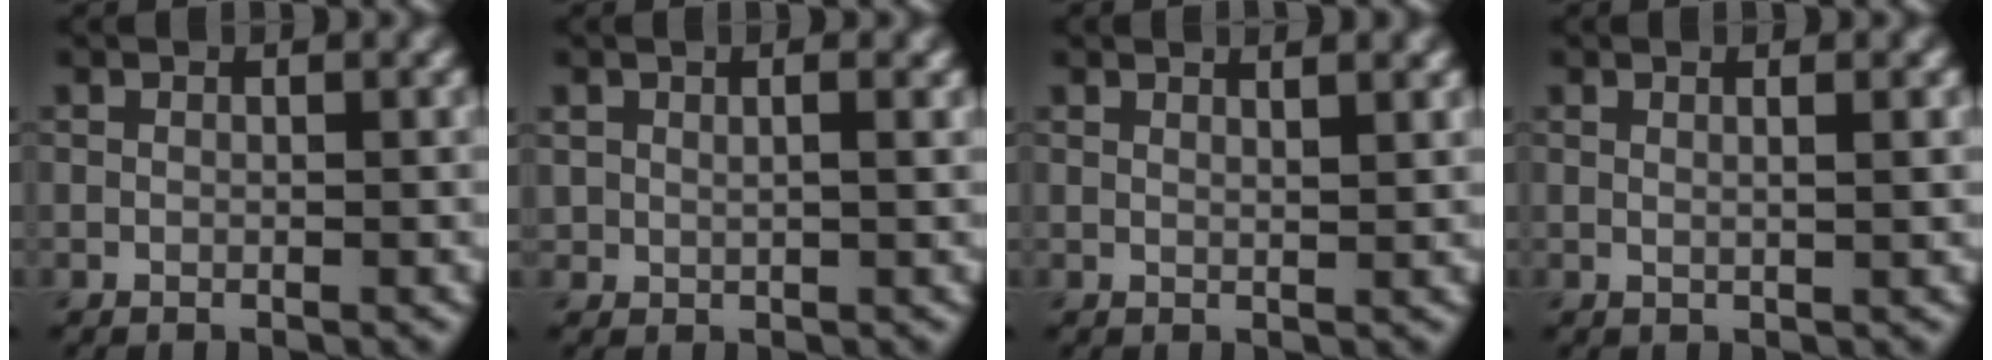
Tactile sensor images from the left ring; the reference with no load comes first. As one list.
[{"total": 1.5, "force": [0.9, 0.7, 1.0], "torque": [-0.020, -0.003, 0.021]}, {"total": 2.0, "force": [1.4, 0.6, 1.2], "torque": [-0.003, 0.008, 0.006]}, {"total": 2.4, "force": [0.9, 0.9, 2.0], "torque": [-0.015, 0.004, -0.007]}]